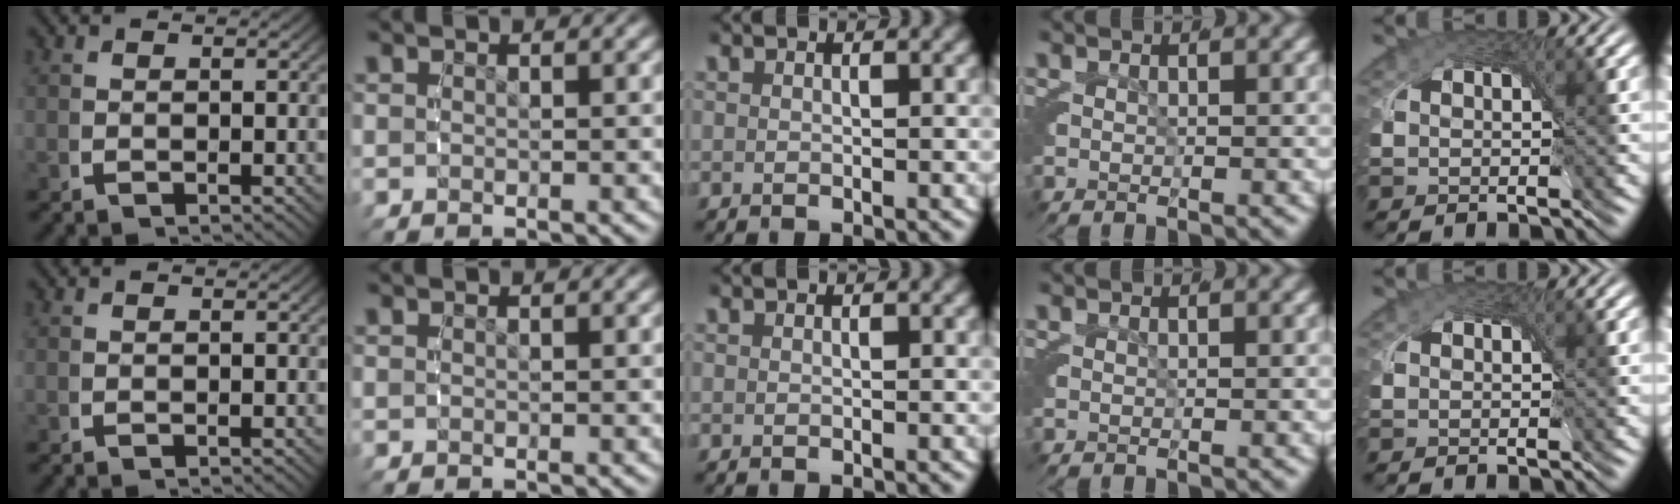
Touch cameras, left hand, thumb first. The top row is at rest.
{}